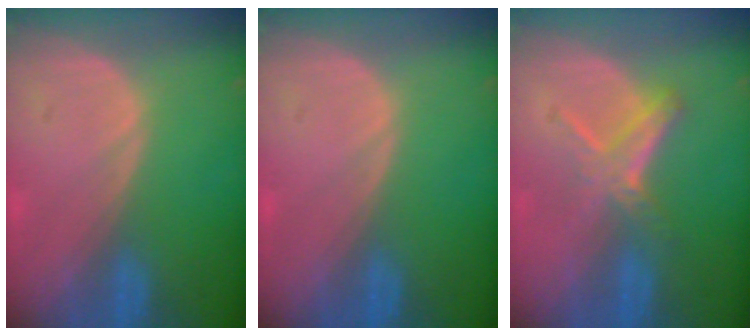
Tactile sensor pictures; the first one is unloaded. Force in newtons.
{"total": 0.0}
{"total": 4.9, "press": 4.8, "slide": 0.9}